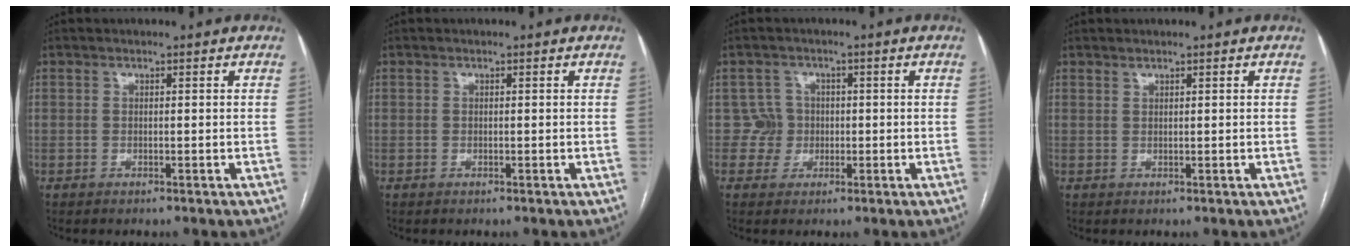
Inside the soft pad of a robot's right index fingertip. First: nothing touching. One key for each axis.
{"total": 0.0}
{"total": 3.3, "fx": -0.2, "fy": 3.2, "fz": -0.6, "tx": 0.025, "ty": 0.012, "tz": -0.005}
{"total": 0.5, "fx": 0.5, "fy": 0.0, "fz": 0.1, "tx": -0.004, "ty": -0.003, "tz": 0.011}